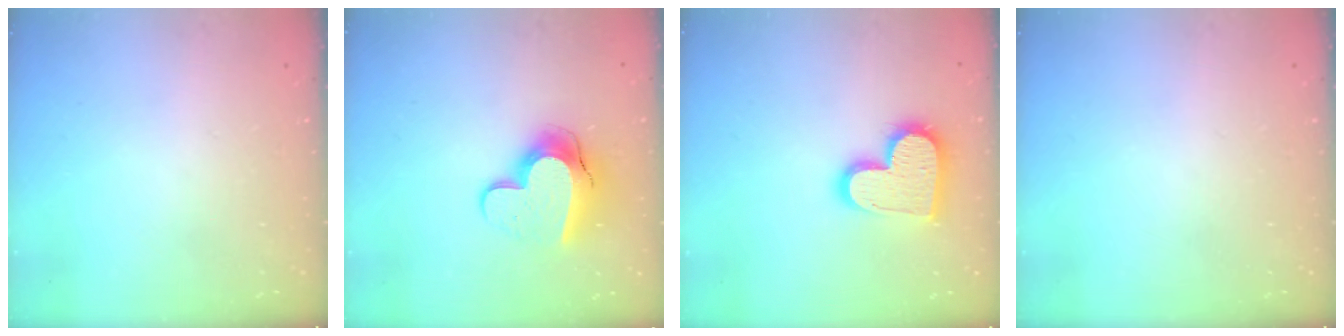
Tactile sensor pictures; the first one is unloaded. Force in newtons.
{"total": 13.1, "press": 13.0, "slide": 1.2}
{"total": 16.0, "press": 16.0, "slide": 1.0}
{"total": 0.0}